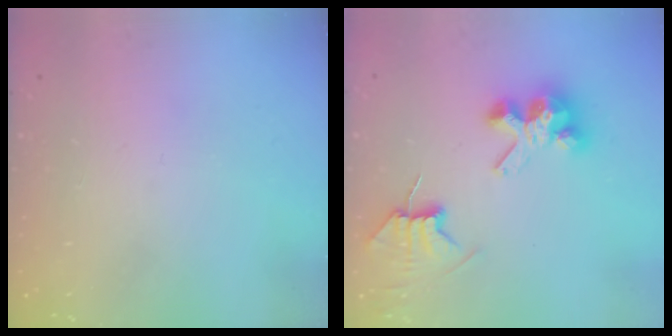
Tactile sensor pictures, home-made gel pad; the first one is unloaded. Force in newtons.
{"total": 7.6, "press": 7.6, "slide": 0.8}